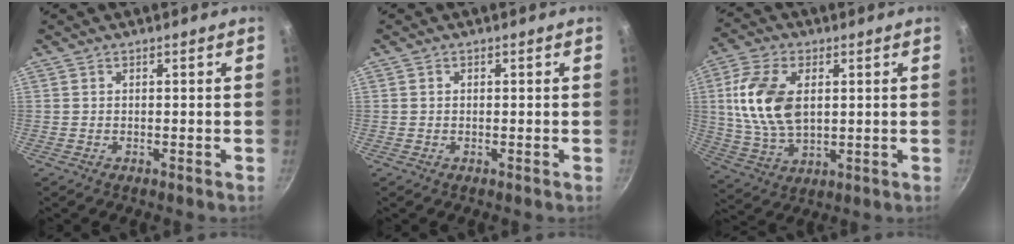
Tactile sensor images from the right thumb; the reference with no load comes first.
{"total": 0.6, "force": [0.1, 0.5, 0.3], "torque": [-0.004, 0.004, 0.002]}
{"total": 14.3, "force": [2.5, 8.6, 11.2], "torque": [-0.208, -0.007, 0.052]}